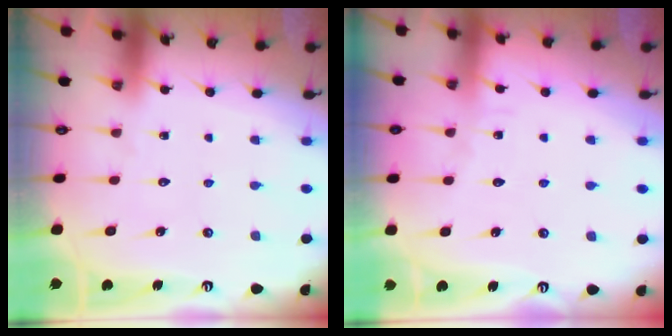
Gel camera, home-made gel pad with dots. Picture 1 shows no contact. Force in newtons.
{"total": 4.4, "press": 4.4, "slide": 0.5}